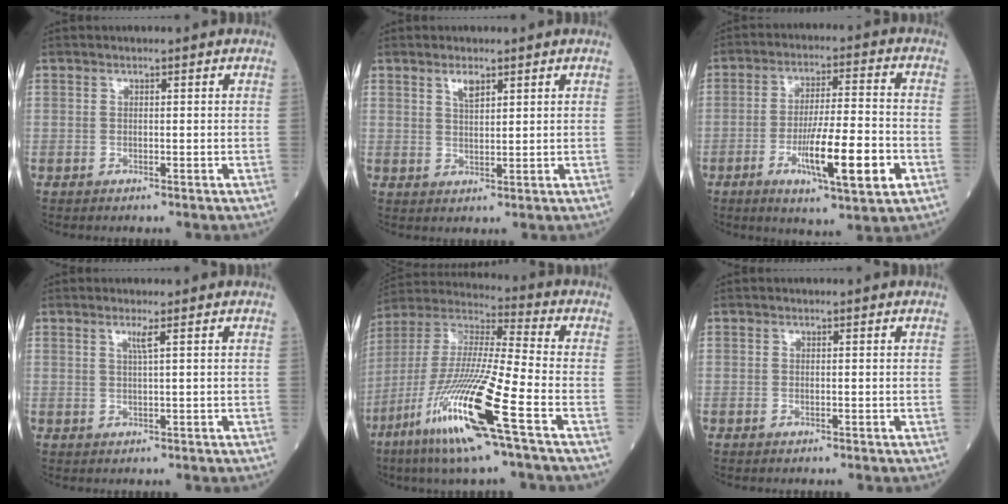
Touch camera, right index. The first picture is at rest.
{"total": 2.5, "force": [1.6, 0.7, 1.8], "torque": [-0.037, 0.000, 0.033]}
{"total": 13.0, "force": [-4.4, 1.3, 12.2], "torque": [-0.207, -0.013, -0.070]}
{"total": 1.5, "force": [0.8, -0.5, 1.2], "torque": [-0.030, -0.004, 0.015]}
{"total": 19.3, "force": [-8.9, 0.2, 17.1], "torque": [-0.382, -0.047, -0.179]}
{"total": 0.0}